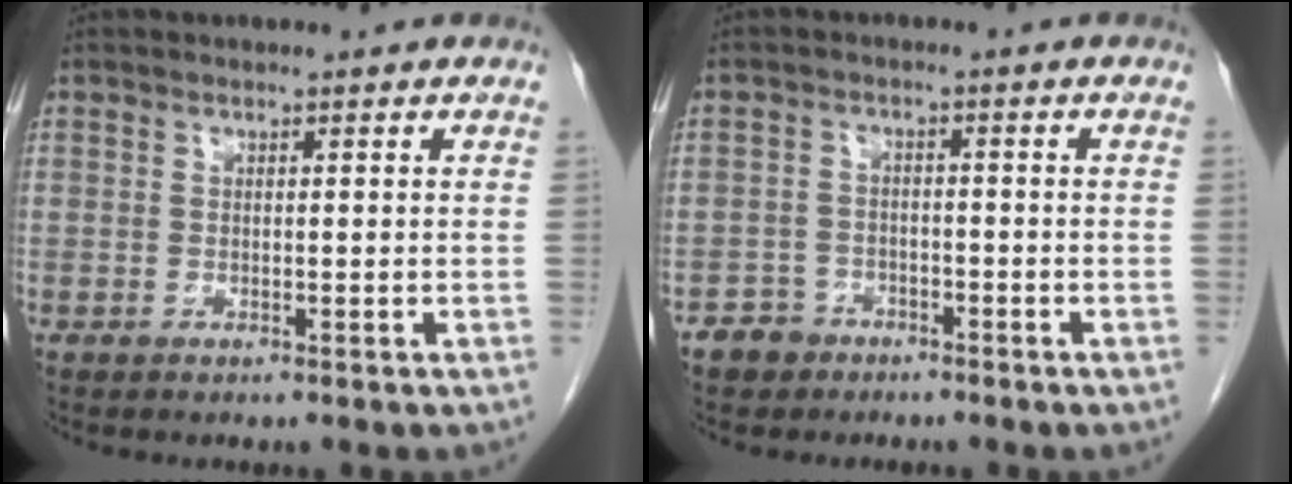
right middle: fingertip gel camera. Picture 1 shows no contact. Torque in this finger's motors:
{"motor_torque": [0.34, -0.23, 0.14, 0.01]}